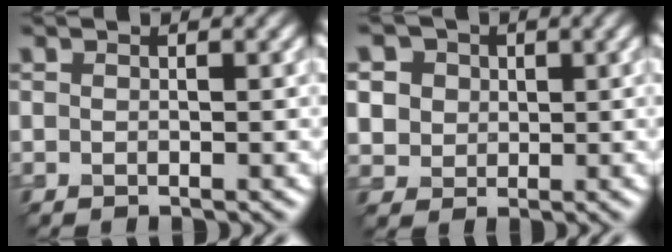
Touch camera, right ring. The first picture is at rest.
{"total": 6.6, "force": [2.5, 5.5, 2.7], "torque": [-0.065, 0.023, 0.034]}